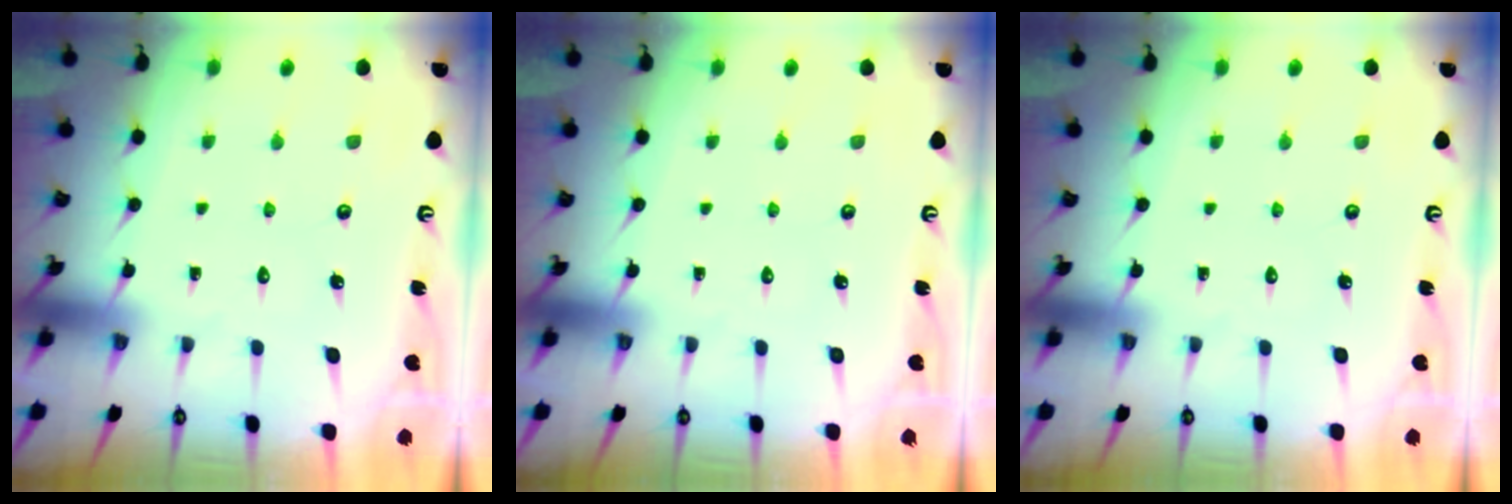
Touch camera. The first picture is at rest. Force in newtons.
{"total": 0.0}
{"total": 0.0}